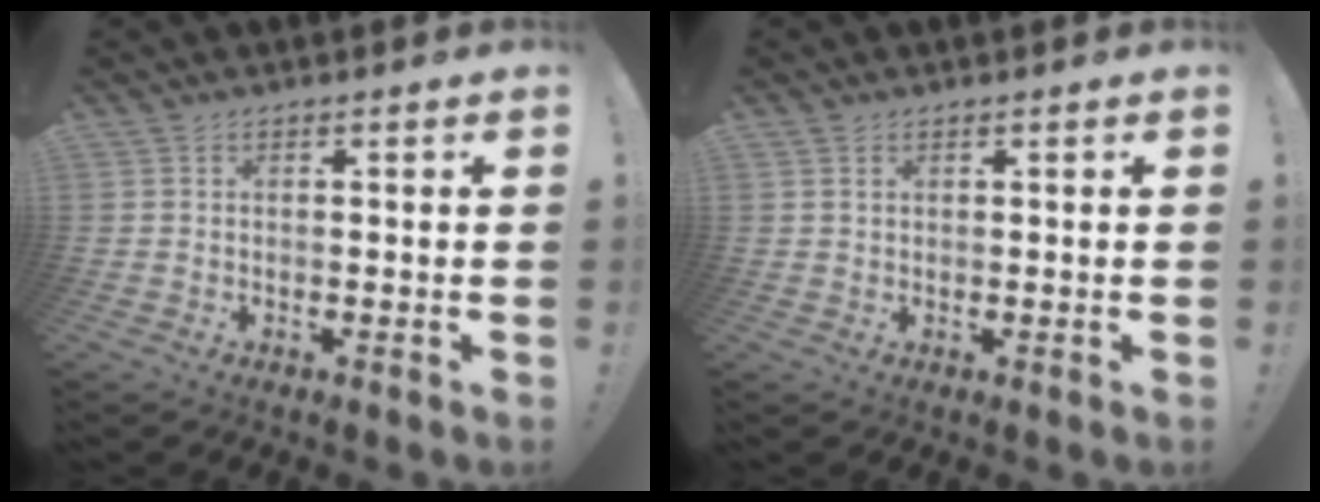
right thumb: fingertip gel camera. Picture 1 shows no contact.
{"total": 0.9, "force": [0.5, 0.7, 0.4], "torque": [-0.004, 0.000, 0.008]}